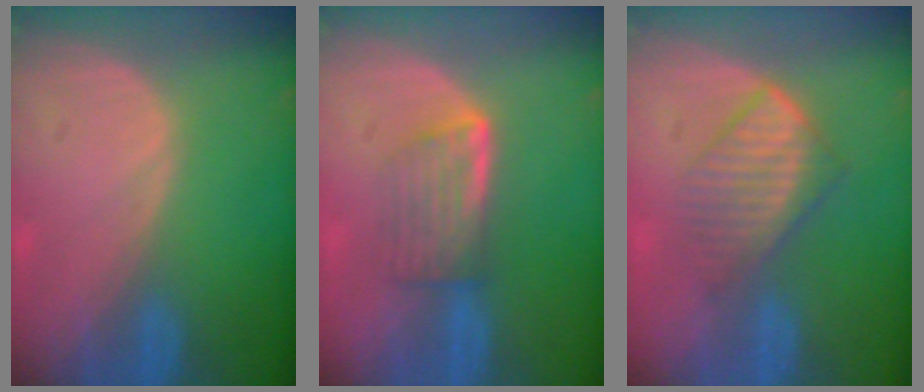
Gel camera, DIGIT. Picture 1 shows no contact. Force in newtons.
{"total": 5.8, "press": 5.0, "slide": 2.9}
{"total": 6.2, "press": 5.8, "slide": 2.3}